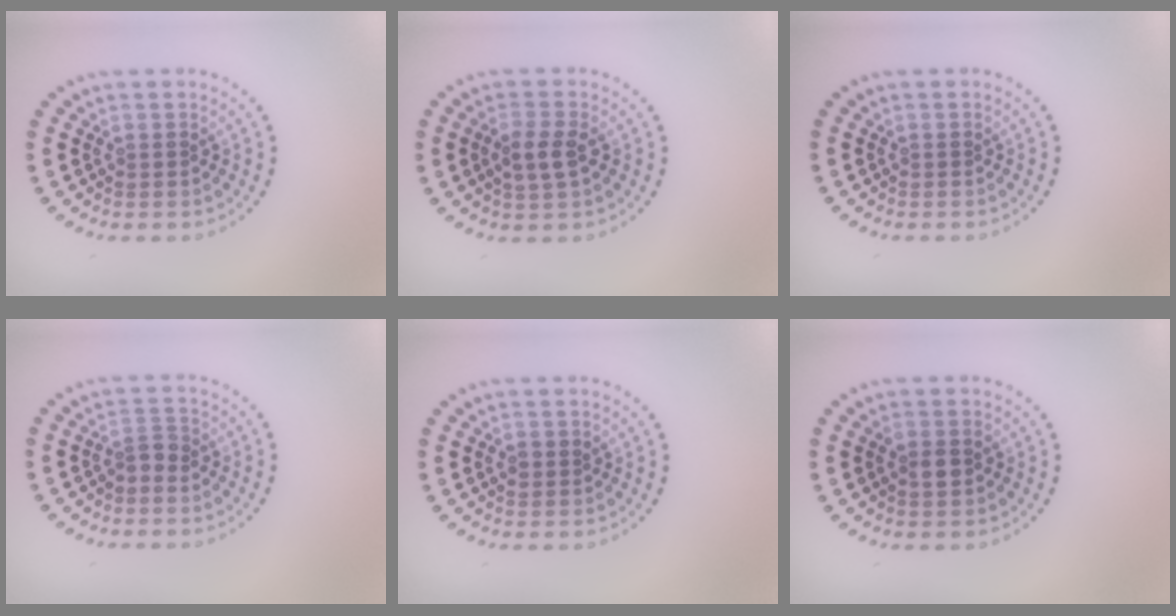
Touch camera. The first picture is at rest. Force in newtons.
{"total": 2.6, "press": 2.6, "slide": 0.4}
{"total": 0.0}
{"total": 1.5, "press": 1.2, "slide": 0.9}
{"total": 1.0, "press": 0.9, "slide": 0.2}
{"total": 1.5, "press": 1.5, "slide": 0.3}